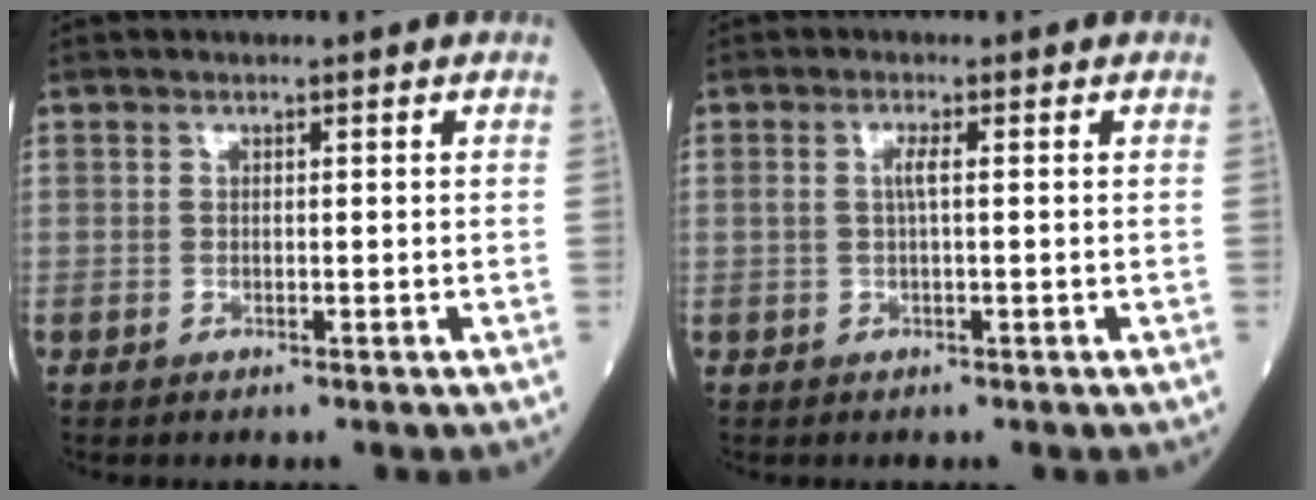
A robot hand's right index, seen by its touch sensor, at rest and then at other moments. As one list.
[{"total": 1.7, "force": [0.2, 0.1, 1.7], "torque": [-0.036, 0.002, 0.002]}]